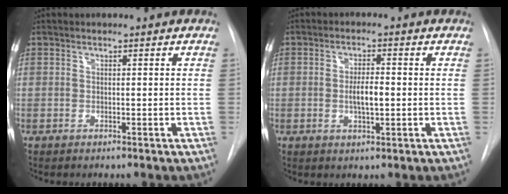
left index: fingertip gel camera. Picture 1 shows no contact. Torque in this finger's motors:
{"motor_torque": [0.69, 0.00, 0.30, 0.06]}